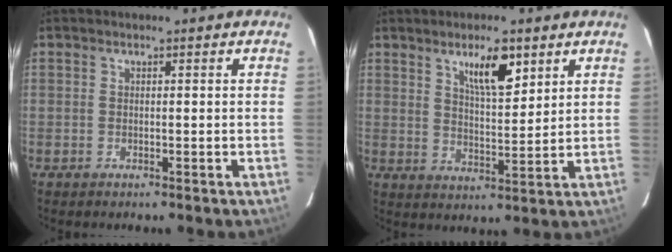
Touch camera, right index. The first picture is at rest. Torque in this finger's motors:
{"motor_torque": [0.80, 0.52, 0.16, 0.07]}